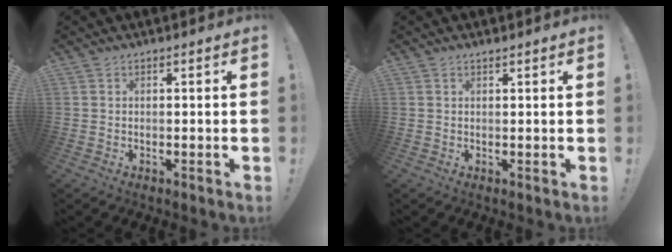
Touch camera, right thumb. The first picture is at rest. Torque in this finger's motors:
{"motor_torque": [-0.23, -0.03, 0.04, 0.23, 0.00]}